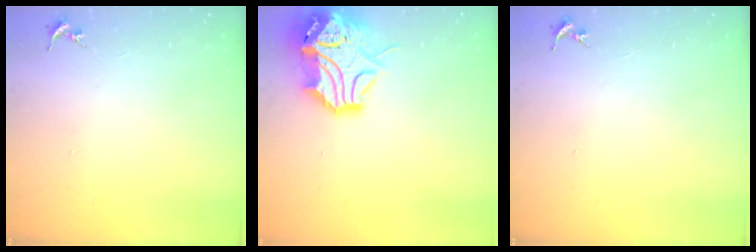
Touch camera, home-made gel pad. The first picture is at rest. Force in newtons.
{"total": 15.5, "press": 15.3, "slide": 2.3}
{"total": 0.0}